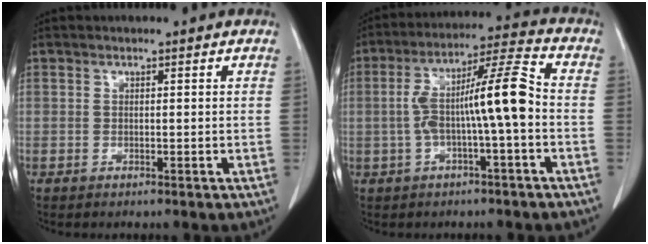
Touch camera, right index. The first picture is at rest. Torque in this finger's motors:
{"motor_torque": [0.76, -0.29, 0.34, 0.17]}